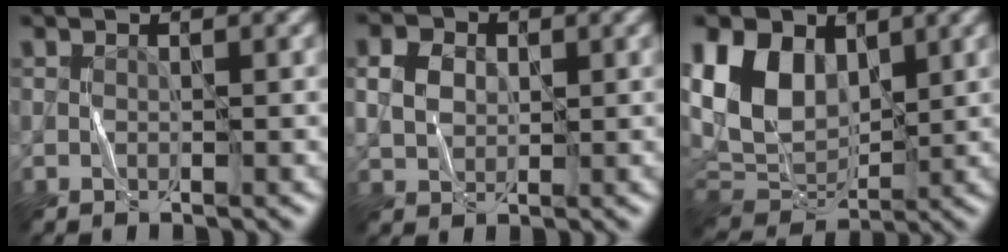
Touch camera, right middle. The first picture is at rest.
{"total": 2.9, "force": [0.6, 2.2, 1.8], "torque": [-0.045, 0.004, 0.007]}
{"total": 10.0, "force": [2.8, 6.9, 6.6], "torque": [-0.154, 0.012, 0.044]}